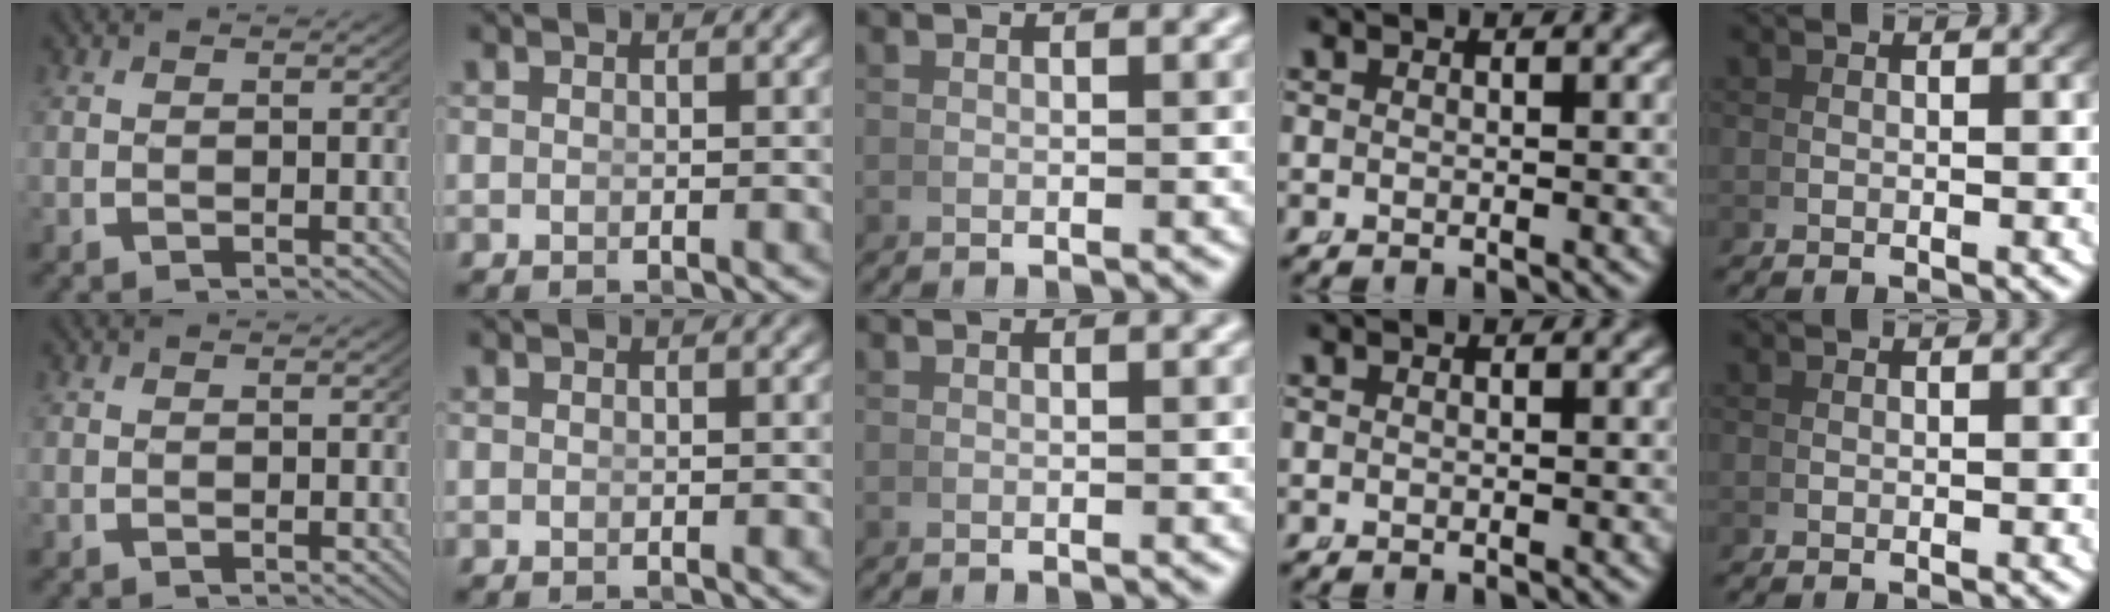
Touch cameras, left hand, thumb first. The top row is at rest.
{}